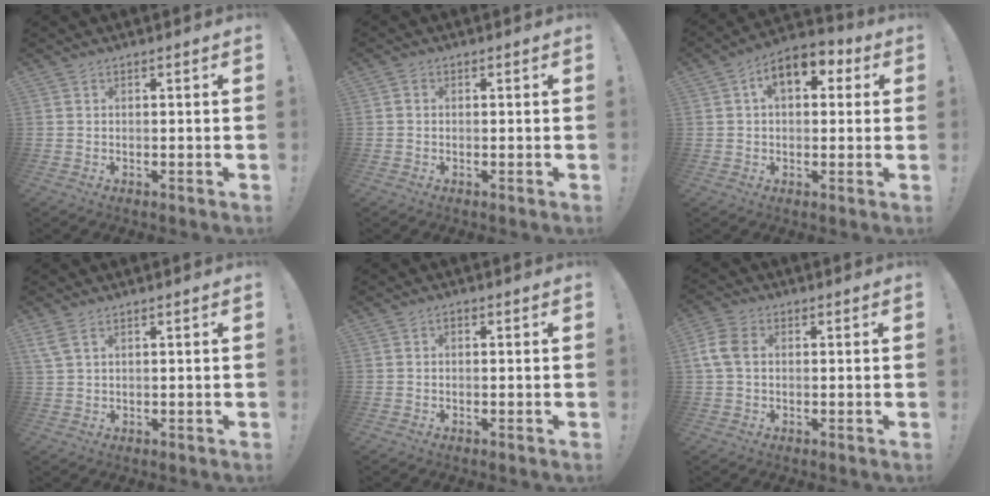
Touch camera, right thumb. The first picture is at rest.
{"total": 0.8, "force": [-0.3, 0.6, 0.2], "torque": [-0.010, 0.005, -0.004]}
{"total": 9.6, "force": [3.7, 5.8, 6.7], "torque": [-0.096, -0.007, 0.064]}
{"total": 3.8, "force": [2.0, 1.5, 2.9], "torque": [-0.065, 0.003, 0.041]}
{"total": 0.8, "force": [-0.5, 0.5, 0.4], "torque": [-0.007, 0.002, -0.009]}
{"total": 6.8, "force": [0.9, 4.8, 4.8], "torque": [-0.114, 0.012, 0.021]}